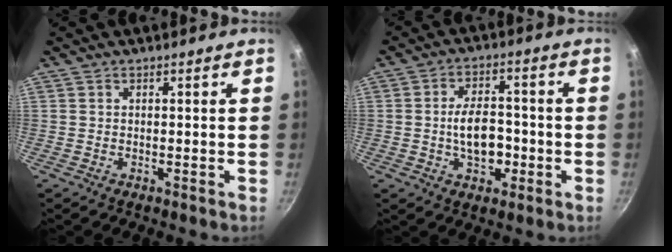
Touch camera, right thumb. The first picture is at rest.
{"total": 10.2, "force": [-1.4, 5.6, 8.4], "torque": [-0.130, 0.019, -0.026]}